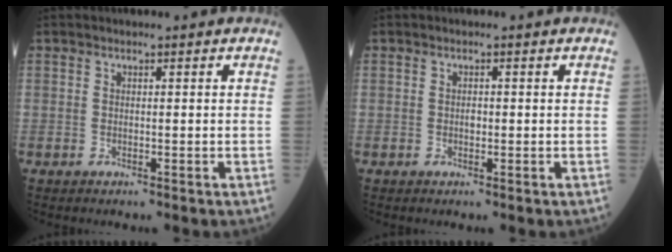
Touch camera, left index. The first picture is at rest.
{"total": 0.8, "force": [-0.1, 0.5, 0.6], "torque": [-0.013, 0.001, -0.001]}